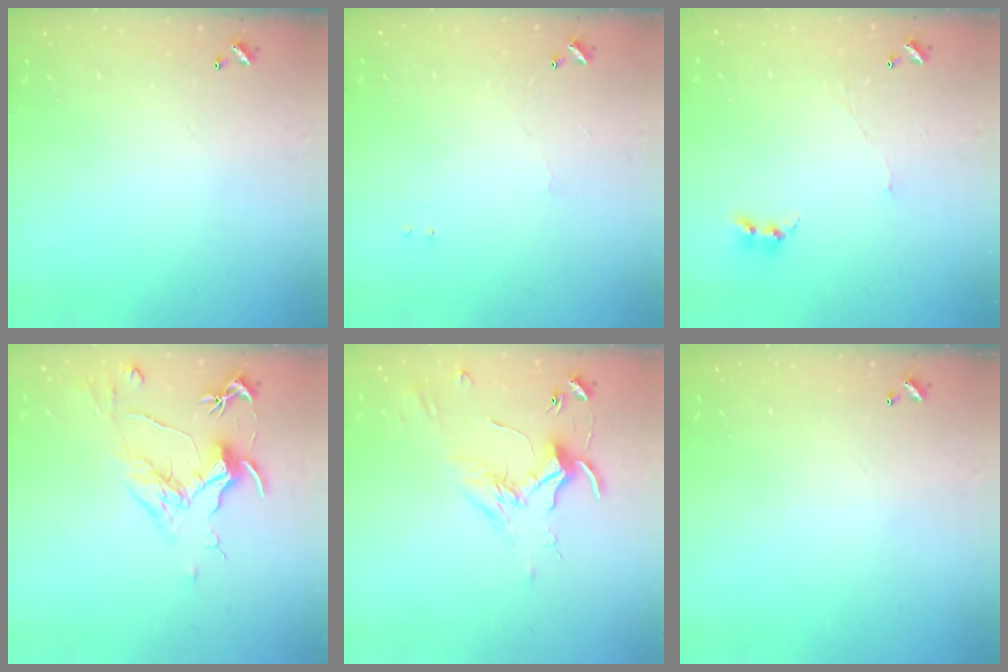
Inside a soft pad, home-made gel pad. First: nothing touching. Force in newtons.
{"total": 1.0, "press": 0.9, "slide": 0.5}
{"total": 1.5, "press": 1.4, "slide": 0.2}
{"total": 1.6, "press": 1.4, "slide": 0.8}
{"total": 1.8, "press": 1.7, "slide": 0.4}
{"total": 0.0}